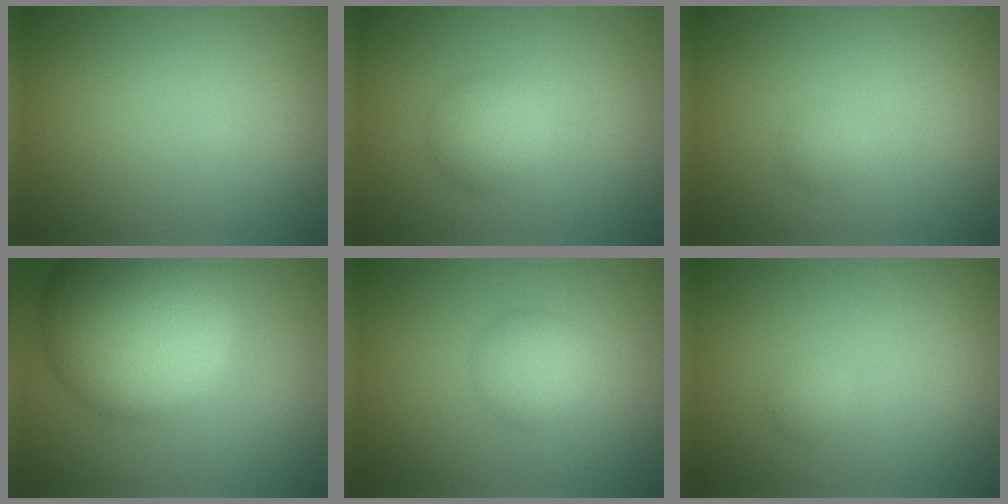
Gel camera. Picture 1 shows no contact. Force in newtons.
{"total": 2.6, "press": 2.6, "slide": 0.1}
{"total": 0.9, "press": 0.9, "slide": 0.0}
{"total": 15.5, "press": 15.5, "slide": 1.0}
{"total": 2.6, "press": 2.6, "slide": 0.1}
{"total": 0.8, "press": 0.8, "slide": 0.1}